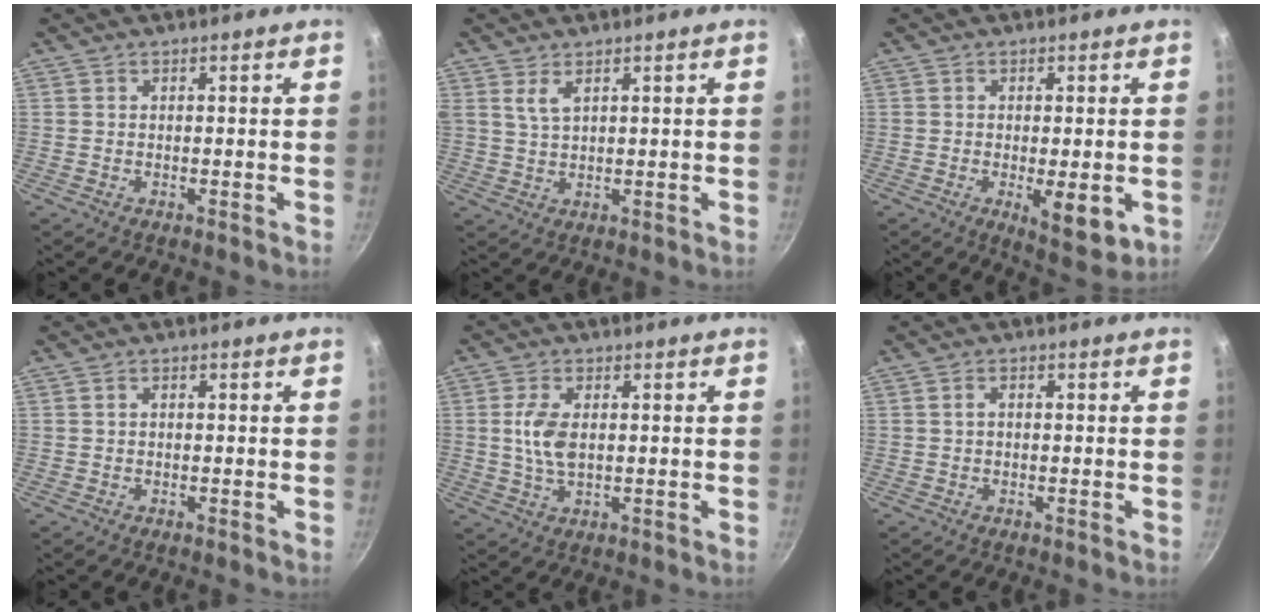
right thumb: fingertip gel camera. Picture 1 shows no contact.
{"total": 3.1, "force": [1.8, 1.3, 2.1], "torque": [-0.042, -0.007, 0.042]}
{"total": 7.5, "force": [-1.9, 2.7, 6.7], "torque": [-0.092, -0.018, -0.022]}
{"total": 0.5, "force": [0.0, 0.4, 0.3], "torque": [-0.004, 0.001, -0.002]}
{"total": 6.2, "force": [0.7, 3.3, 5.2], "torque": [-0.112, -0.002, 0.014]}
{"total": 1.2, "force": [0.0, 0.8, 0.9], "torque": [-0.012, 0.006, -0.002]}